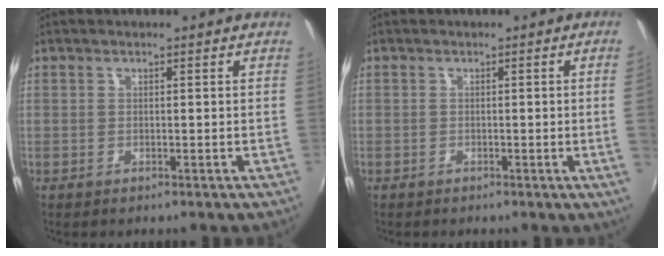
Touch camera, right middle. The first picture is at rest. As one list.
[{"total": 2.6, "force": [-0.1, -1.6, 2.1], "torque": [-0.030, -0.014, 0.005]}]